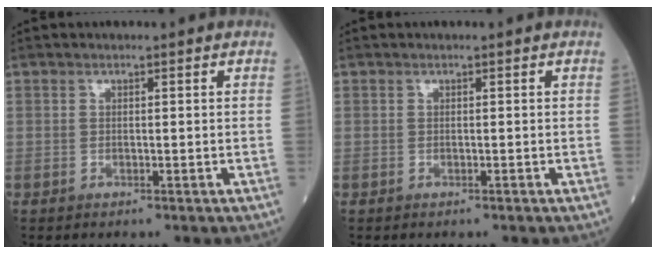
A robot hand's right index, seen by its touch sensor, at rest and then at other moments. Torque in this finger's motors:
{"motor_torque": [0.00, 0.00, 0.03, -0.01]}